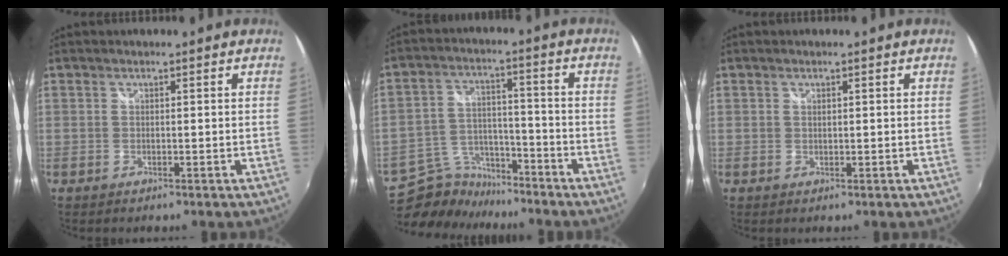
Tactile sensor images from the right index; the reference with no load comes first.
{"total": 11.7, "force": [-10.5, 4.6, 2.4], "torque": [-0.071, 0.023, -0.178]}
{"total": 0.6, "force": [0.3, 0.4, 0.3], "torque": [-0.003, 0.000, 0.006]}